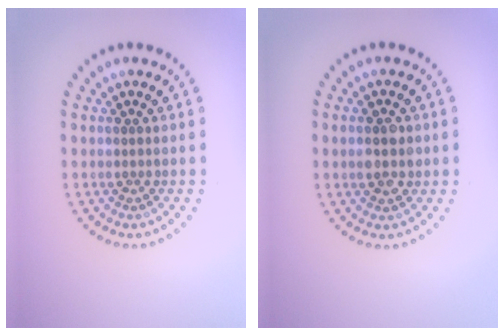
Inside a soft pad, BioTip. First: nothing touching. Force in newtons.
{"total": 2.4, "press": 2.4, "slide": 0.2}